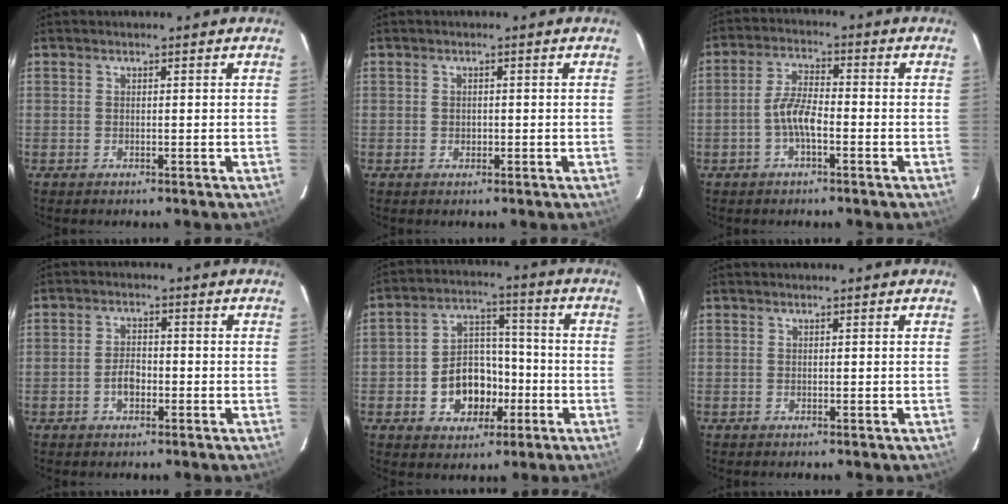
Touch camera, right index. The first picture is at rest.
{"total": 1.1, "force": [-0.2, 1.0, 0.5], "torque": [-0.007, 0.002, -0.003]}
{"total": 5.5, "force": [-2.0, 1.7, 4.8], "torque": [-0.102, 0.012, -0.040]}
{"total": 3.6, "force": [-1.4, 2.2, 2.5], "torque": [-0.049, 0.006, -0.024]}
{"total": 10.9, "force": [-3.5, 8.3, 6.2], "torque": [-0.127, 0.028, -0.042]}
{"total": 0.0}